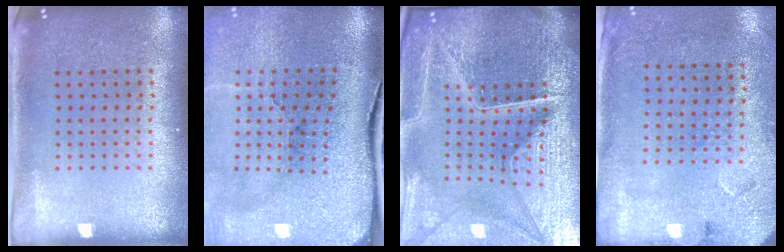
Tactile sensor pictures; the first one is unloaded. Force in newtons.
{"total": 5.1, "press": 4.0, "slide": 3.1}
{"total": 7.0, "press": 6.1, "slide": 3.4}
{"total": 2.7, "press": 2.2, "slide": 1.6}